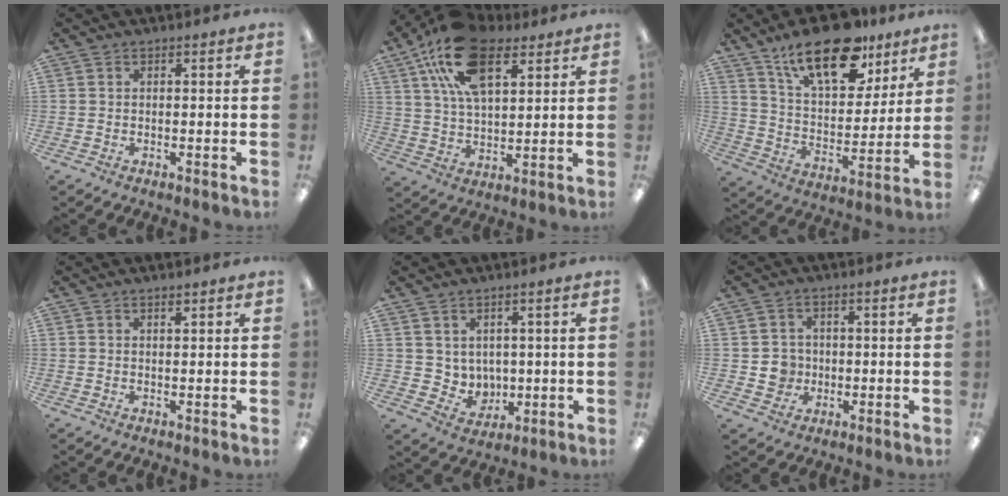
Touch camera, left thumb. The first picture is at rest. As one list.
[{"total": 19.7, "force": [10.1, 10.3, 13.3], "torque": [-0.247, -0.017, 0.180]}, {"total": 20.3, "force": [13.9, 9.0, 11.8], "torque": [-0.189, -0.068, 0.237]}, {"total": 0.9, "force": [0.8, 0.1, 0.4], "torque": [-0.008, 0.000, 0.014]}, {"total": 4.8, "force": [3.5, 3.4, -0.2], "torque": [-0.008, -0.022, 0.067]}, {"total": 4.7, "force": [-0.5, 4.5, 1.3], "torque": [-0.013, 0.005, -0.008]}]